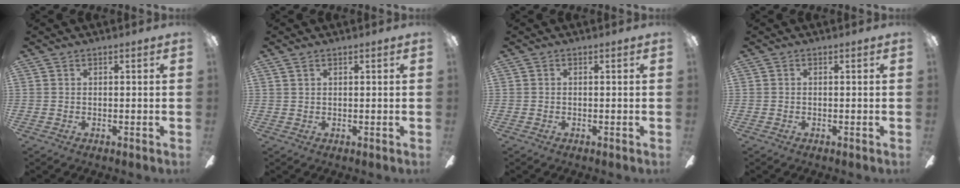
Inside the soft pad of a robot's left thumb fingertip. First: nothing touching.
{"total": 1.1, "force": [0.8, 0.5, 0.6], "torque": [-0.013, 0.002, 0.014]}
{"total": 0.0}
{"total": 0.0}